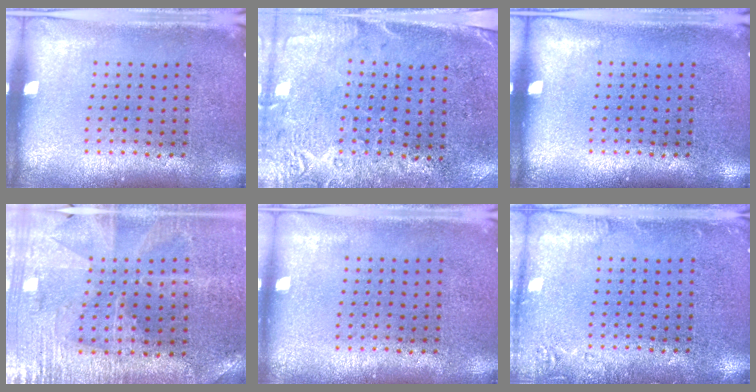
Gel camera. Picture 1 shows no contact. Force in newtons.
{"total": 2.7, "press": 2.4, "slide": 1.2}
{"total": 0.0}
{"total": 1.4, "press": 1.3, "slide": 0.4}
{"total": 0.0}
{"total": 1.8, "press": 1.7, "slide": 0.4}